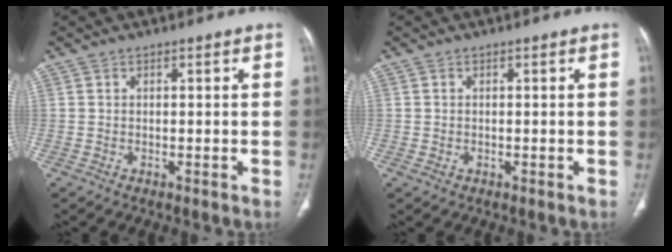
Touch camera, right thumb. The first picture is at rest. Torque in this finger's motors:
{"motor_torque": [1.58, 1.46, -0.37, -0.24, 0.00]}